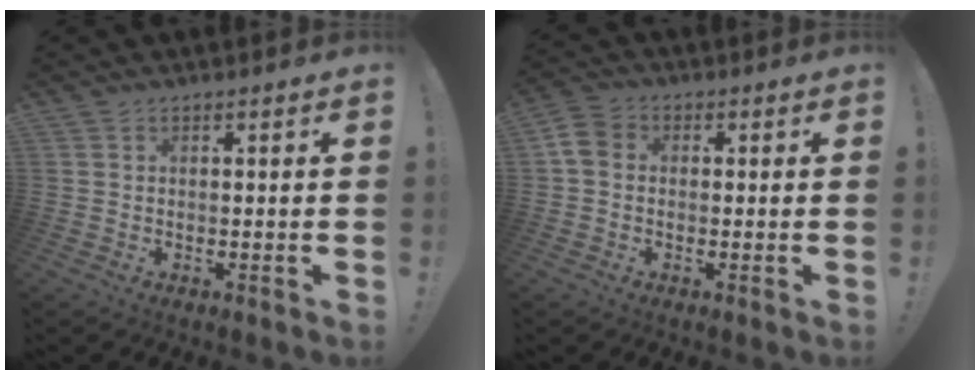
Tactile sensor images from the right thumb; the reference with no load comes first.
{"total": 5.7, "force": [0.1, 4.5, 3.4], "torque": [-0.073, 0.013, 0.005]}